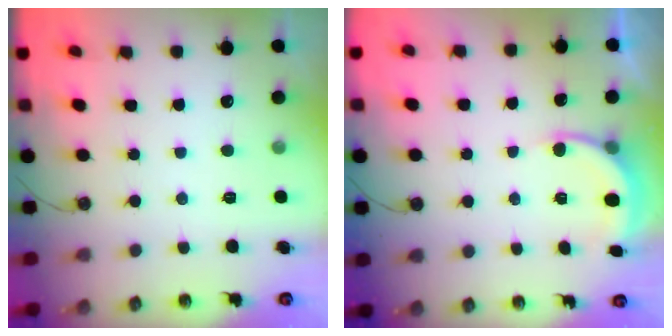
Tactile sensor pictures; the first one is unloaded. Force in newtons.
{"total": 5.0, "press": 4.9, "slide": 0.8}